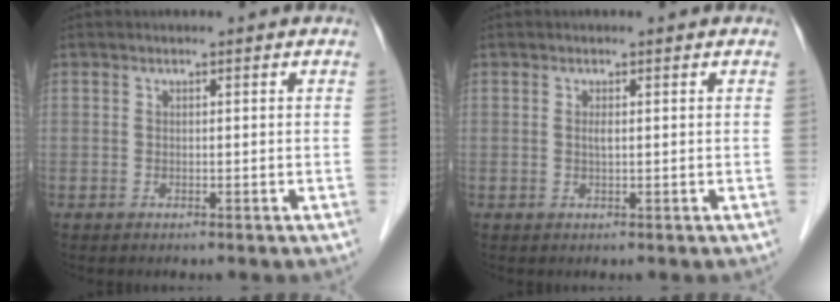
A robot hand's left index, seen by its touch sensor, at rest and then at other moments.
{"total": 0.8, "force": [-0.2, 0.0, 0.7], "torque": [-0.018, -0.004, -0.003]}